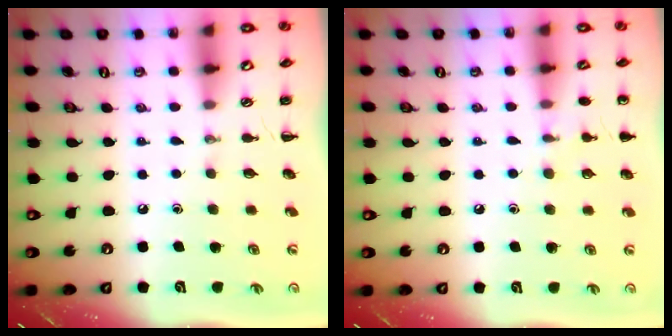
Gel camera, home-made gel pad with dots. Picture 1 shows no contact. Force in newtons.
{"total": 7.1, "press": 6.8, "slide": 2.1}